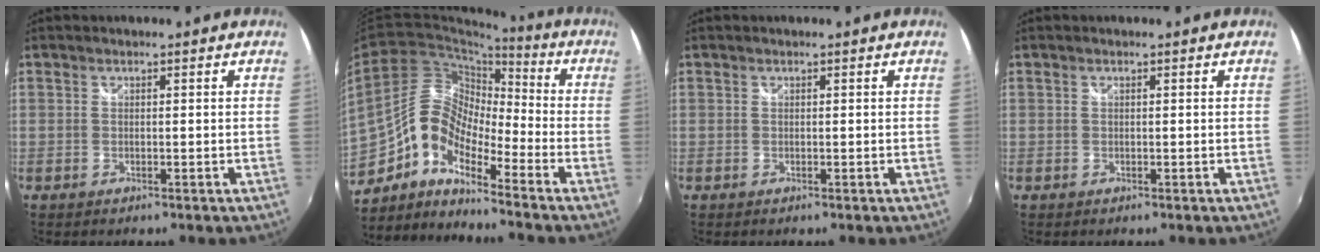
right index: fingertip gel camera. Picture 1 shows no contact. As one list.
[{"total": 11.6, "force": [-6.5, 5.5, 7.9], "torque": [-0.144, 0.020, -0.139]}, {"total": 0.0}, {"total": 0.0}]